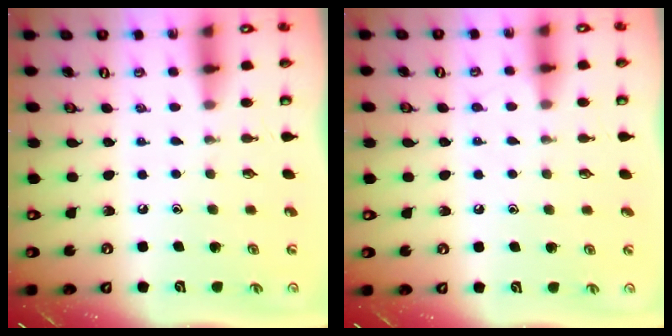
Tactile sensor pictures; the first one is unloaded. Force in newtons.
{"total": 5.9, "press": 5.9, "slide": 0.8}